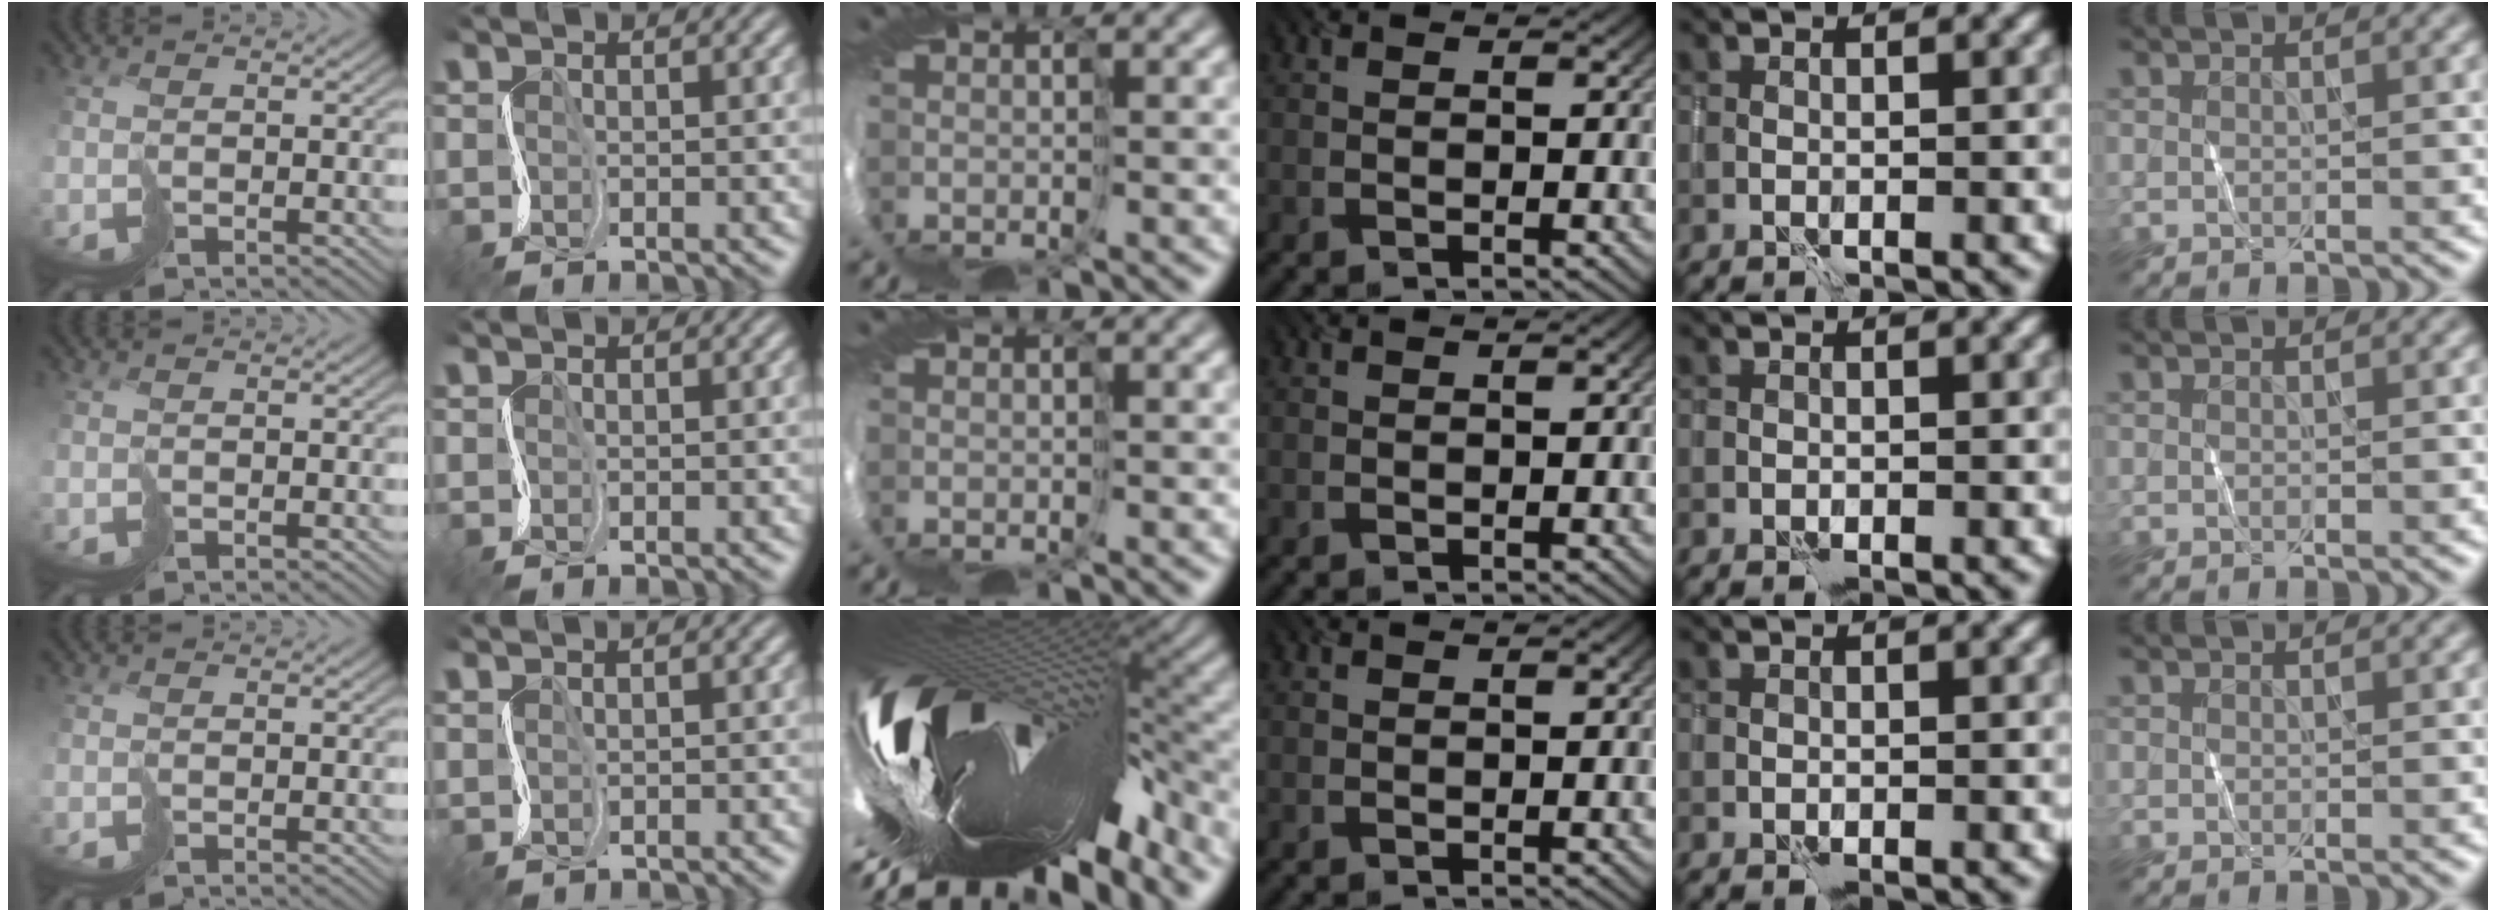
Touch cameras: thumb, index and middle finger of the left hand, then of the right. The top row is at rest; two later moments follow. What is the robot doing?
{"motion": "cut", "object": "tissue"}